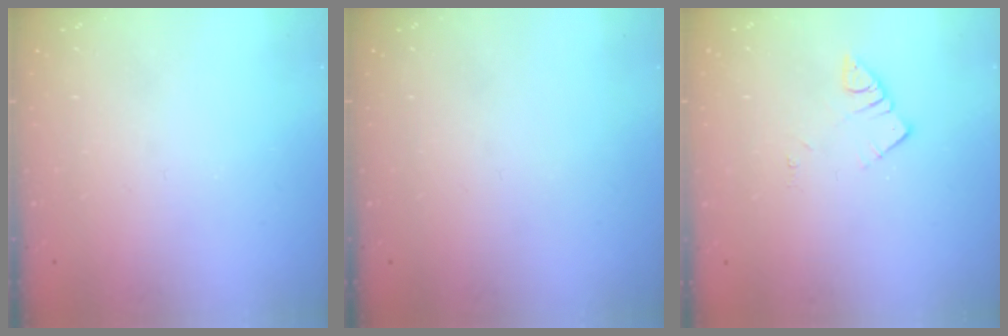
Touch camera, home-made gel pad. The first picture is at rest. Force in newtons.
{"total": 0.0}
{"total": 3.5, "press": 3.5, "slide": 0.2}